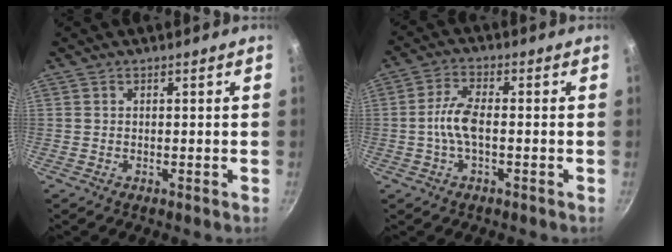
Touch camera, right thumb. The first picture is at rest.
{"total": 5.9, "force": [-0.9, 2.3, 5.4], "torque": [-0.114, 0.018, -0.026]}